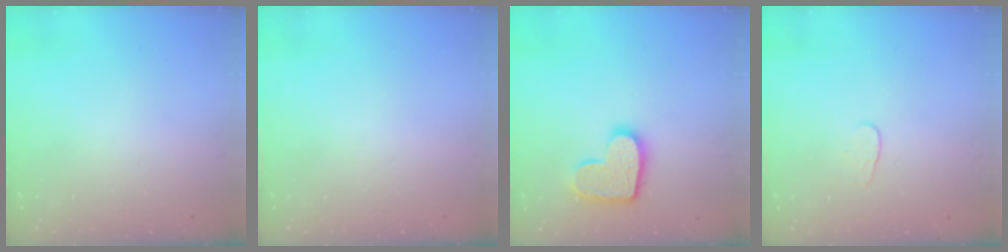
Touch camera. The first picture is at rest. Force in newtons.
{"total": 0.0}
{"total": 13.5, "press": 13.5, "slide": 0.8}
{"total": 3.3, "press": 3.3, "slide": 0.3}